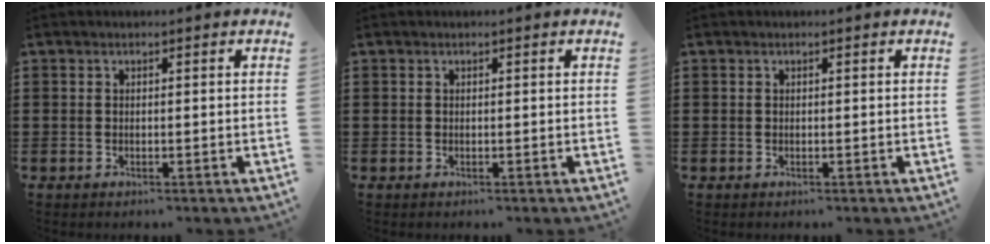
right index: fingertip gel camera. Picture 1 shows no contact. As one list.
[{"total": 0.0}, {"total": 0.0}]